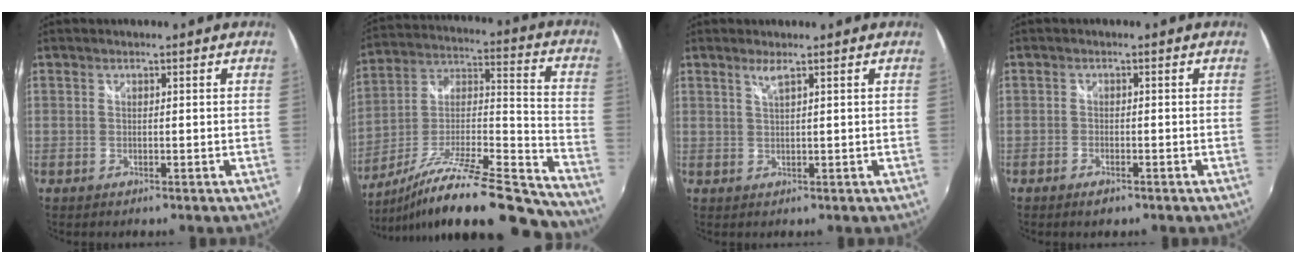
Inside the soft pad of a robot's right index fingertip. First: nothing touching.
{"total": 27.0, "force": [-21.6, 4.6, 15.6], "torque": [-0.223, -0.022, -0.331]}
{"total": 1.6, "force": [1.0, -0.3, 1.2], "torque": [-0.022, -0.001, 0.018]}
{"total": 2.1, "force": [-1.5, 1.0, 1.1], "torque": [-0.028, -0.002, -0.029]}